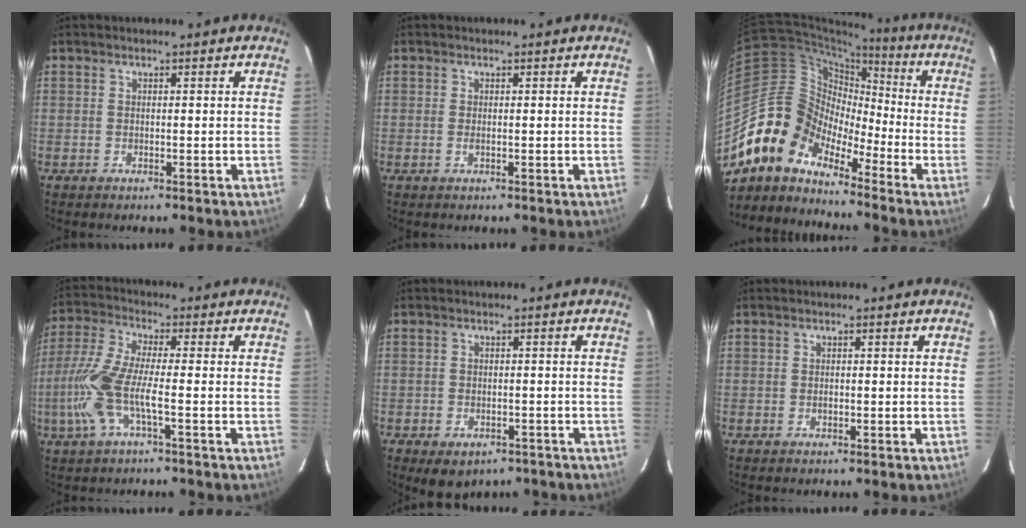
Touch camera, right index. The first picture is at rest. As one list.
[{"total": 0.6, "force": [0.0, 0.2, 0.6], "torque": [-0.012, 0.000, 0.000]}, {"total": 12.8, "force": [-9.6, 7.4, 4.1], "torque": [-0.077, 0.030, -0.199]}, {"total": 10.8, "force": [-3.1, 2.4, 10.1], "torque": [-0.228, -0.004, -0.062]}, {"total": 6.9, "force": [-4.4, 4.3, 3.2], "torque": [-0.064, -0.007, -0.046]}, {"total": 0.7, "force": [-0.2, 0.6, 0.3], "torque": [-0.003, 0.001, -0.002]}]